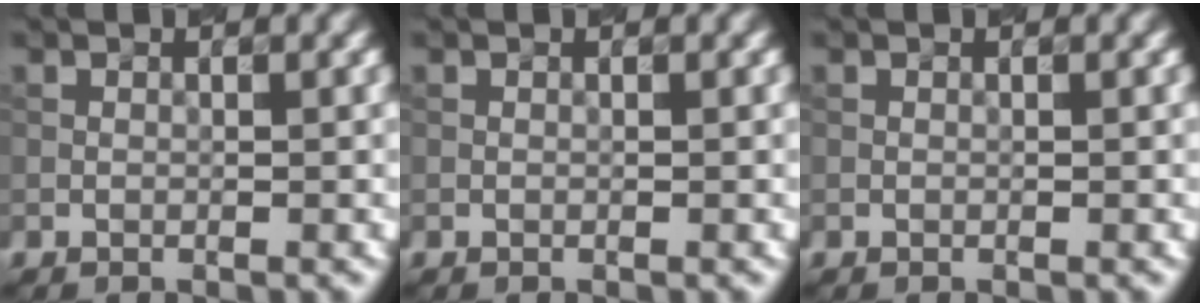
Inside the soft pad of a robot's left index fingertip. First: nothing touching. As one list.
[{"total": 0.0}, {"total": 0.0}]